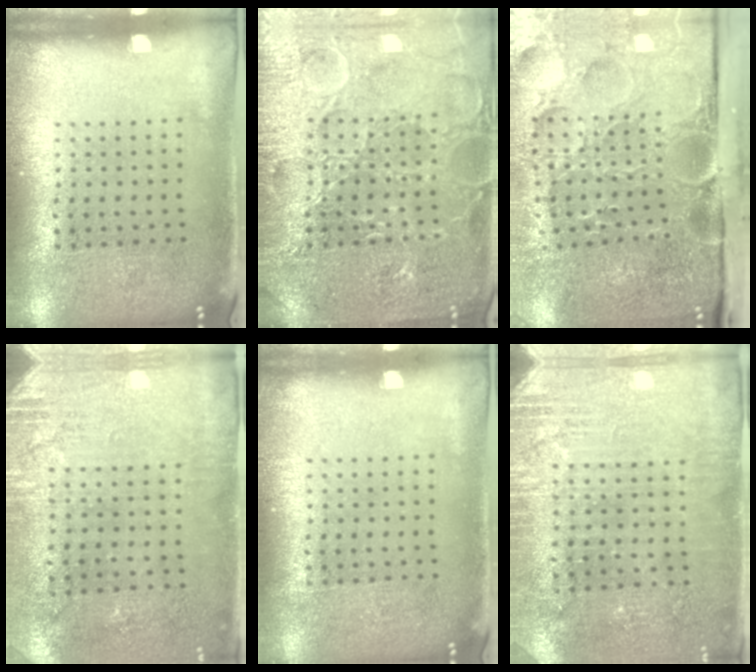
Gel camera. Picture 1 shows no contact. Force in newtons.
{"total": 6.2, "press": 6.1, "slide": 0.7}
{"total": 5.4, "press": 4.2, "slide": 3.3}
{"total": 2.8, "press": 2.3, "slide": 1.6}
{"total": 0.0}
{"total": 2.9, "press": 2.8, "slide": 0.6}